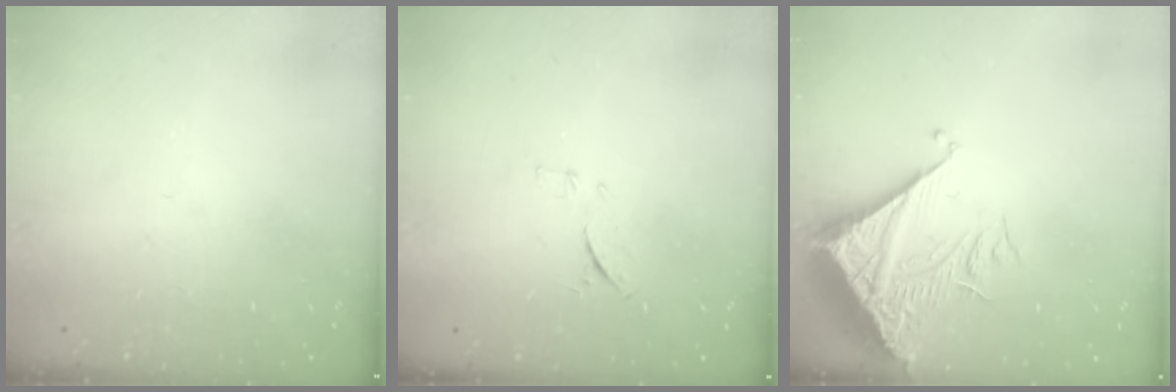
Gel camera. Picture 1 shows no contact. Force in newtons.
{"total": 8.5, "press": 8.4, "slide": 1.0}
{"total": 8.4, "press": 8.4, "slide": 1.0}